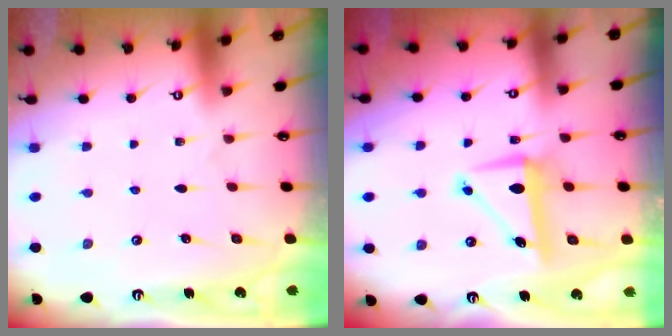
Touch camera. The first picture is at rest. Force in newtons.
{"total": 7.4, "press": 7.3, "slide": 1.3}